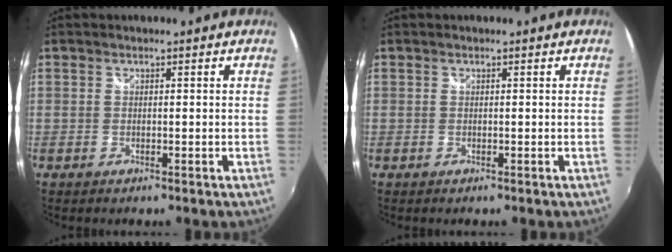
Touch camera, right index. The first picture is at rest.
{"total": 0.0}